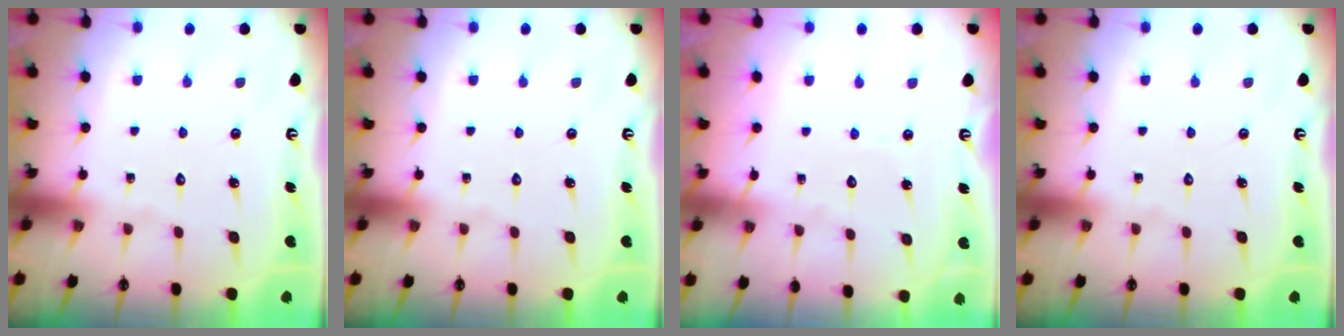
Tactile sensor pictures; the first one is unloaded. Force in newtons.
{"total": 0.0}
{"total": 2.7, "press": 2.6, "slide": 0.3}
{"total": 0.0}